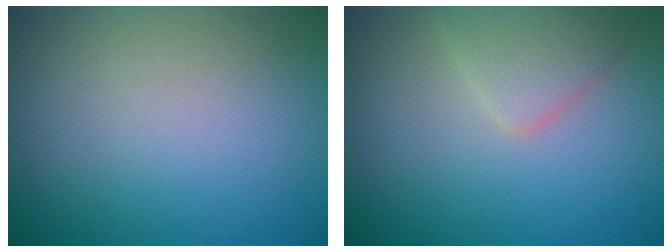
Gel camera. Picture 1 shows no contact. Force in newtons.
{"total": 2.3, "press": 2.3, "slide": 0.1}